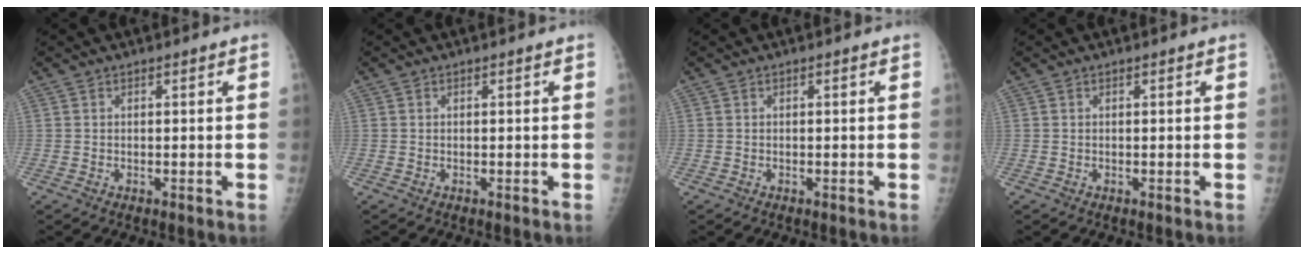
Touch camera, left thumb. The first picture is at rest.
{"total": 0.0}
{"total": 0.0}
{"total": 0.0}